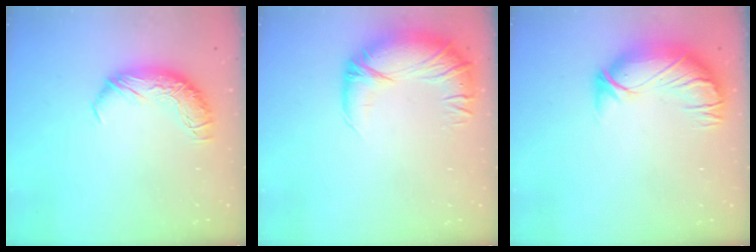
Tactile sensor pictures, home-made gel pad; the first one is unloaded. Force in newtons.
{"total": 3.6, "press": 1.0, "slide": 3.5}
{"total": 3.0, "press": 0.2, "slide": 2.9}